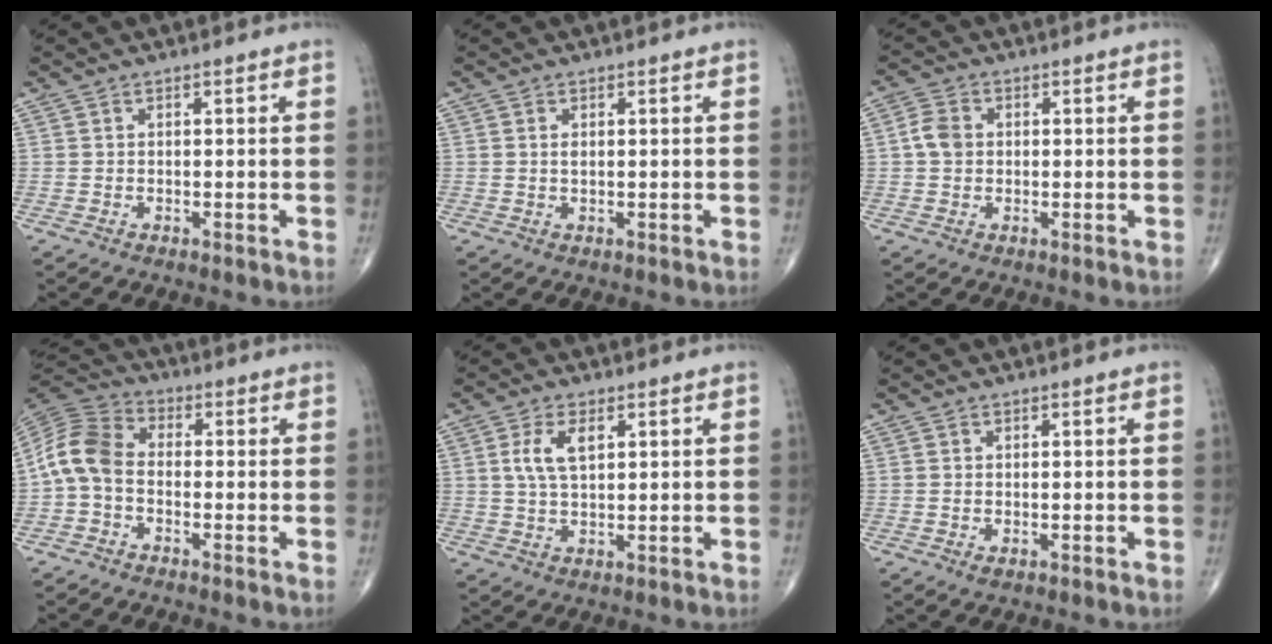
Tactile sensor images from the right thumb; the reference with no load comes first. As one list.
[{"total": 0.9, "force": [0.2, 0.5, 0.8], "torque": [-0.015, -0.001, 0.006]}, {"total": 3.9, "force": [0.3, 3.1, 2.4], "torque": [-0.044, 0.007, 0.000]}, {"total": 8.8, "force": [-1.3, 5.9, 6.4], "torque": [-0.125, 0.027, -0.043]}, {"total": 5.8, "force": [1.8, 2.8, 4.7], "torque": [-0.095, 0.000, 0.038]}, {"total": 0.9, "force": [-0.1, 0.5, 0.7], "torque": [-0.011, -0.002, 0.000]}]